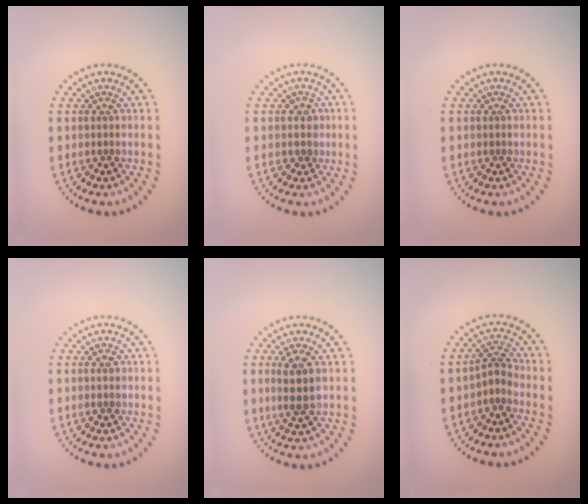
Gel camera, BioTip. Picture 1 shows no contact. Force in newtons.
{"total": 1.1, "press": 0.8, "slide": 0.7}
{"total": 0.0}
{"total": 1.0, "press": 1.0, "slide": 0.1}
{"total": 2.7, "press": 2.4, "slide": 1.1}
{"total": 1.9, "press": 1.3, "slide": 1.4}